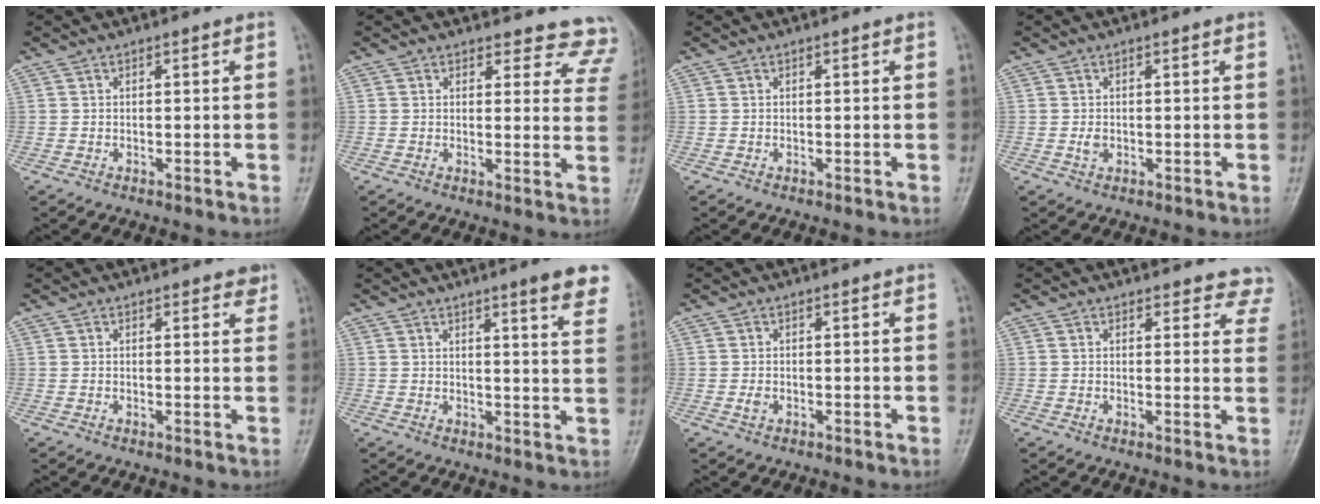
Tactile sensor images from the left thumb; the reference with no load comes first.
{"total": 11.5, "force": [10.8, 3.9, 0.2], "torque": [0.060, -0.086, 0.080]}
{"total": 0.0}
{"total": 1.5, "force": [0.2, 1.0, 1.1], "torque": [-0.015, -0.001, 0.005]}
{"total": 2.5, "force": [2.0, 1.0, 1.1], "torque": [0.004, -0.006, 0.019]}
{"total": 9.4, "force": [6.6, 1.0, 6.7], "torque": [-0.064, -0.030, 0.070]}
{"total": 1.2, "force": [0.1, 0.8, 0.9], "torque": [-0.014, 0.001, 0.004]}
{"total": 7.7, "force": [7.2, 2.8, 0.3], "torque": [0.053, -0.033, 0.047]}